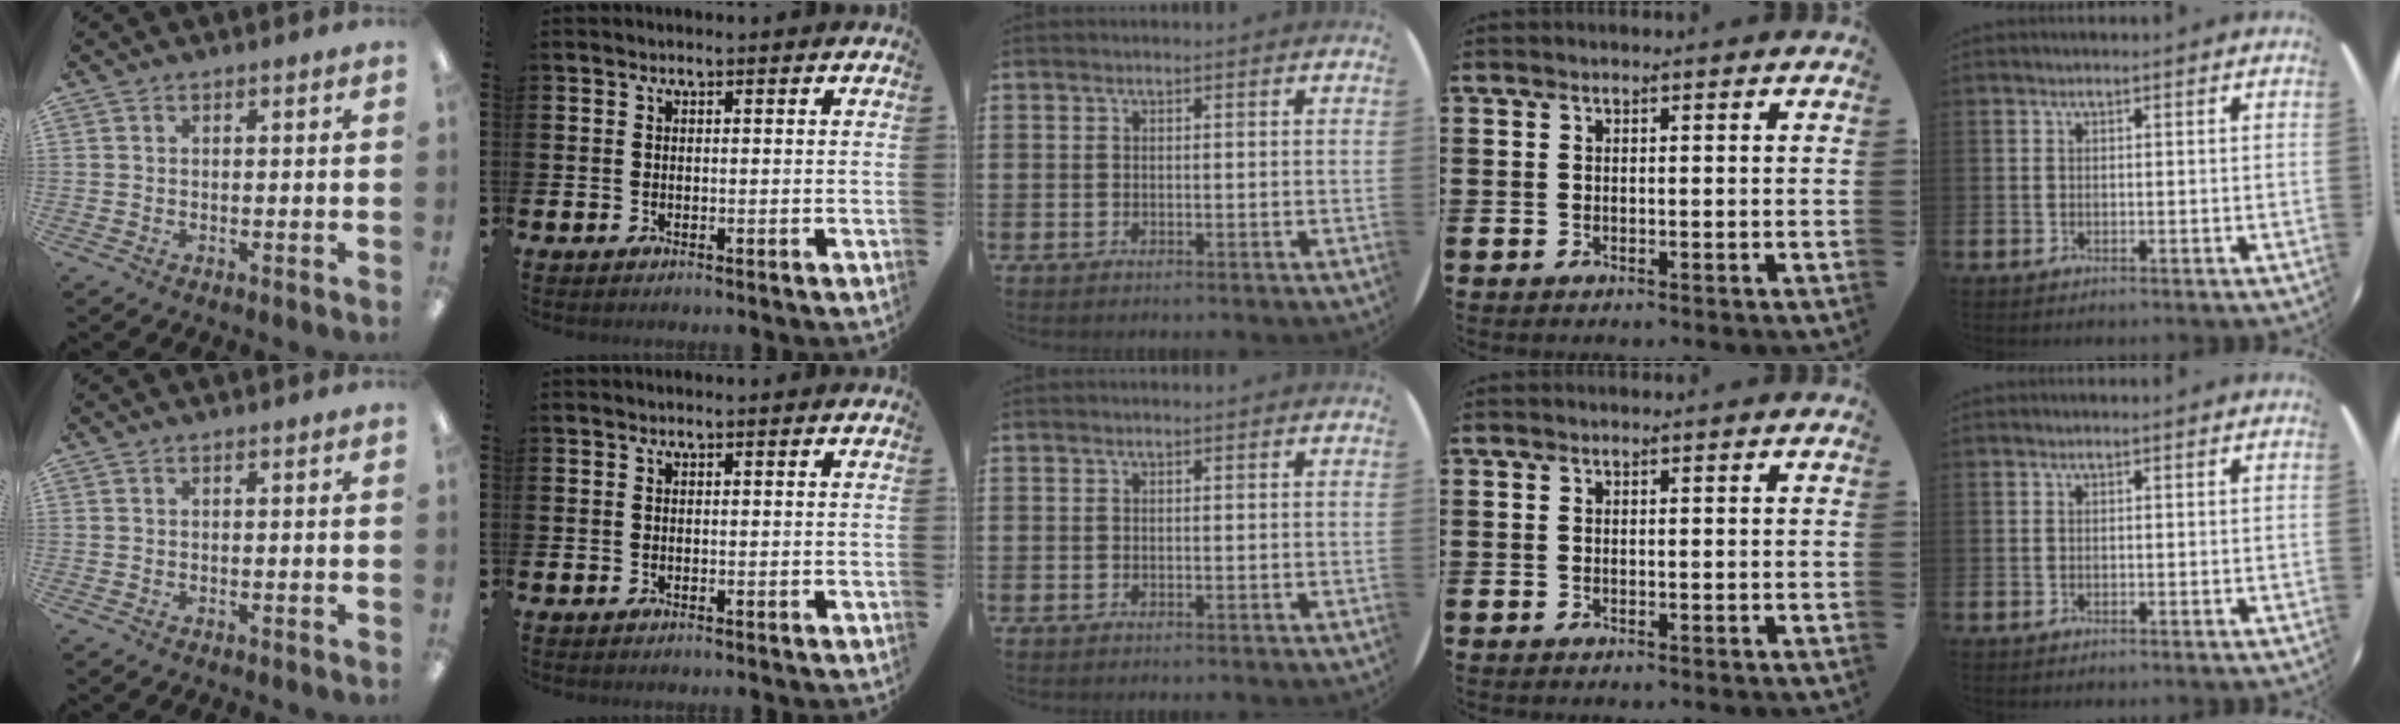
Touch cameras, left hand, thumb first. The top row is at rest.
{}